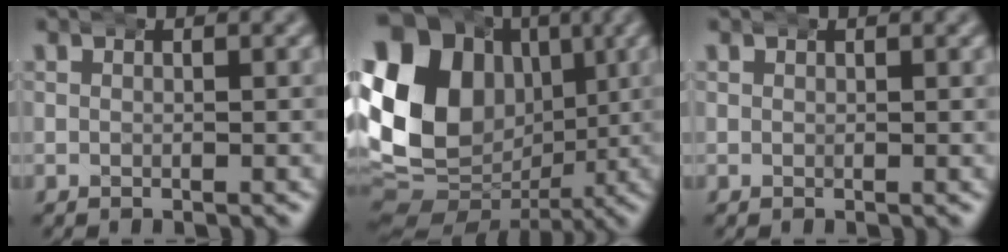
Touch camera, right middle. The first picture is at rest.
{"total": 18.1, "force": [0.8, 14.6, 10.6], "torque": [-0.201, -0.021, 0.014]}
{"total": 0.0}